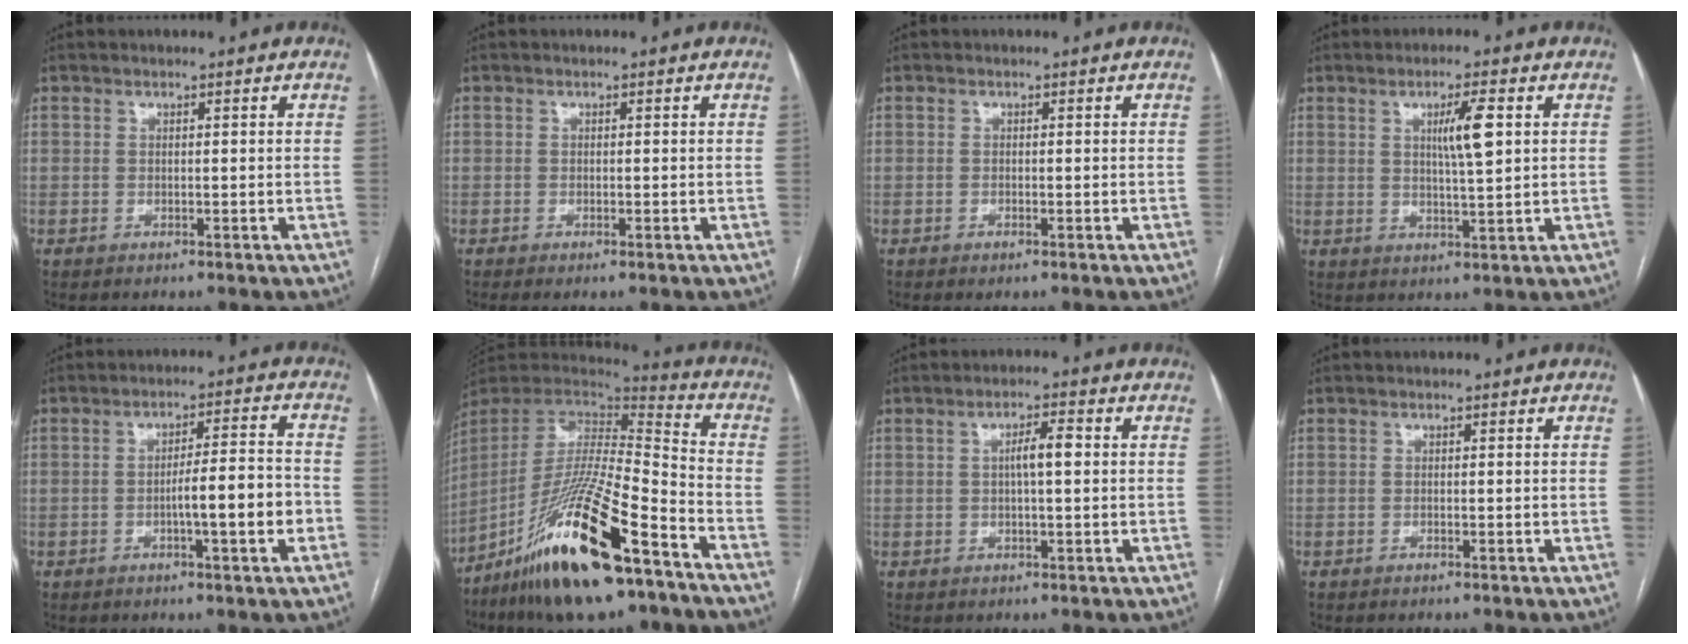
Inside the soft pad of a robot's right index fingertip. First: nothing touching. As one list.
[{"total": 1.0, "force": [-0.6, -0.1, 0.8], "torque": [-0.016, -0.001, -0.010]}, {"total": 0.9, "force": [-0.5, 0.1, 0.7], "torque": [-0.016, -0.001, -0.006]}, {"total": 5.4, "force": [1.5, 0.4, 5.2], "torque": [-0.090, 0.000, 0.028]}, {"total": 7.7, "force": [-2.3, 0.5, 7.3], "torque": [-0.111, 0.013, -0.034]}, {"total": 24.3, "force": [-14.9, 3.6, 18.8], "torque": [-0.374, -0.038, -0.271]}, {"total": 3.6, "force": [0.3, 0.6, 3.6], "torque": [-0.063, 0.008, 0.004]}, {"total": 0.0}]